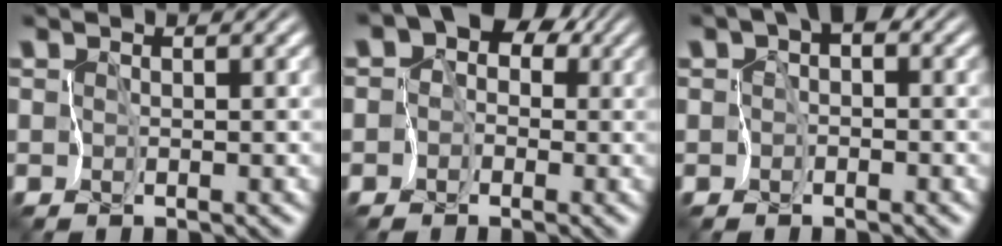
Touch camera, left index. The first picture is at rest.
{"total": 7.1, "force": [0.7, 6.1, 3.5], "torque": [-0.028, 0.040, -0.040]}
{"total": 2.9, "force": [-0.1, 2.2, 1.9], "torque": [-0.008, 0.017, -0.019]}